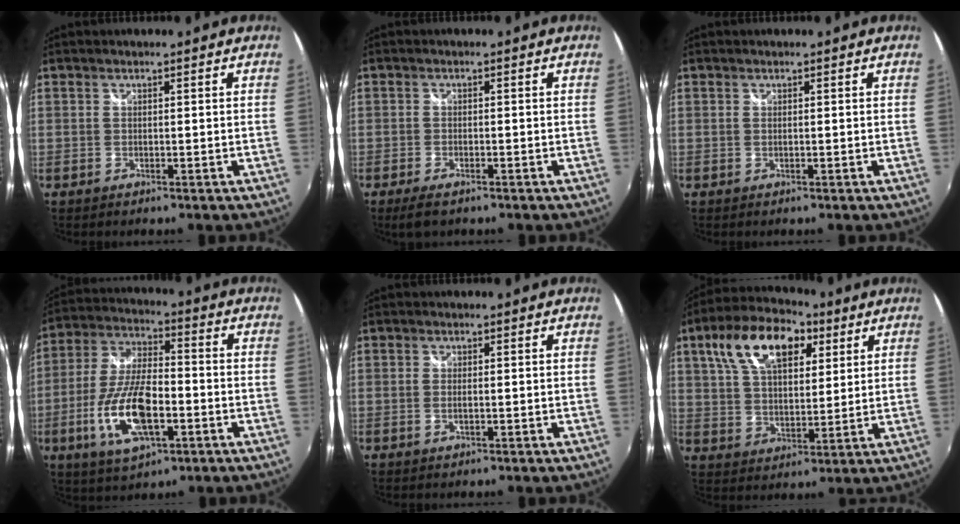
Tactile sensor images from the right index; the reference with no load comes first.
{"total": 3.9, "force": [-2.8, 1.3, 2.4], "torque": [-0.060, -0.011, -0.049]}
{"total": 0.0}
{"total": 15.6, "force": [-5.1, 6.1, 13.4], "torque": [-0.284, -0.007, -0.091]}
{"total": 1.1, "force": [-0.4, 0.3, 1.0], "torque": [-0.022, 0.001, -0.006]}
{"total": 16.4, "force": [7.7, 8.6, 11.6], "torque": [-0.222, 0.038, 0.132]}